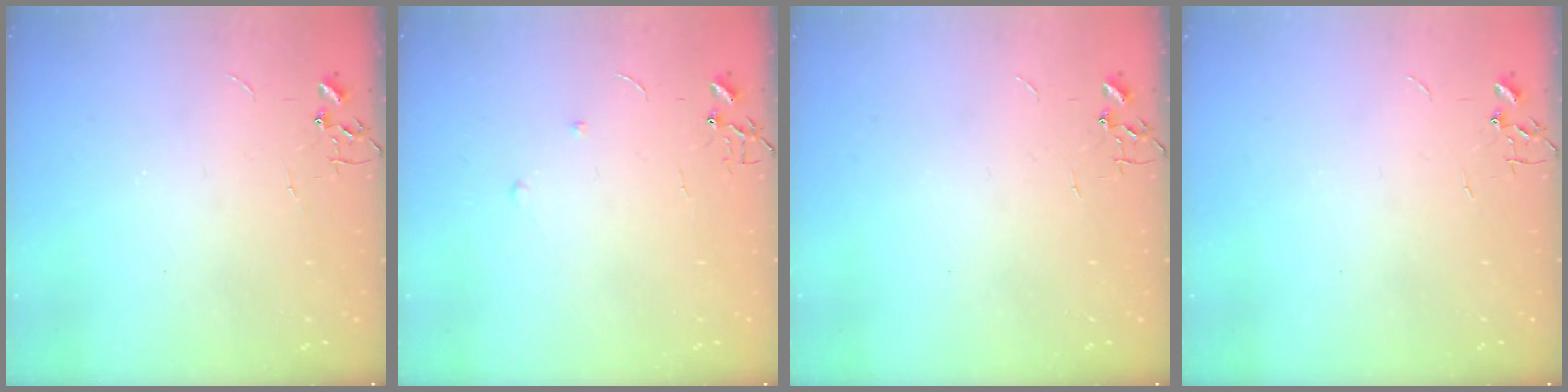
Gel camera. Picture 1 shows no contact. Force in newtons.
{"total": 5.6, "press": 5.6, "slide": 0.6}
{"total": 0.0}
{"total": 0.0}